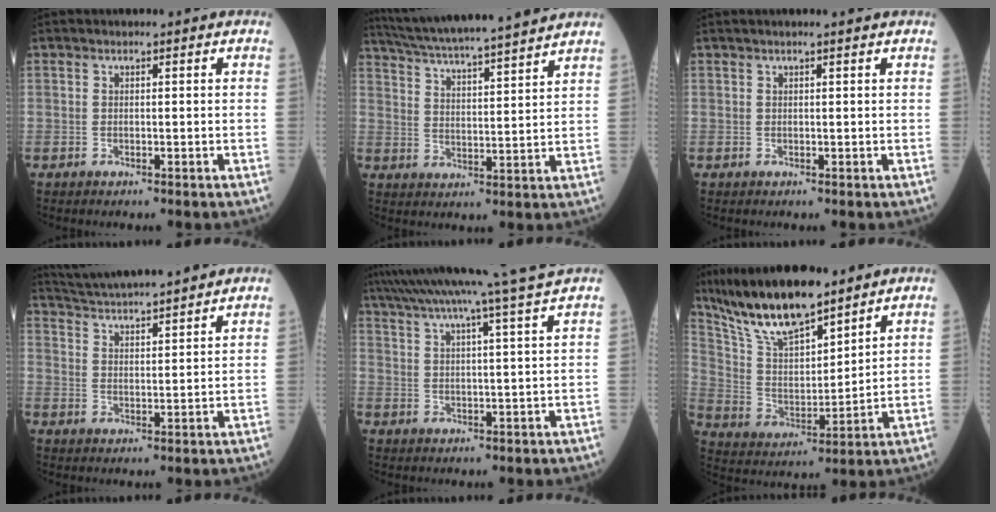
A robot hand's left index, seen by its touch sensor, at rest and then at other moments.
{"total": 19.3, "force": [17.4, -0.4, 8.3], "torque": [-0.152, 0.006, 0.259]}
{"total": 1.7, "force": [1.4, -0.3, 0.9], "torque": [-0.011, 0.010, 0.023]}
{"total": 15.4, "force": [14.2, 0.4, 6.0], "torque": [-0.117, 0.023, 0.218]}
{"total": 18.0, "force": [15.7, -3.1, 8.3], "torque": [-0.150, -0.028, 0.223]}
{"total": 14.8, "force": [12.2, 3.1, 7.7], "torque": [-0.151, 0.008, 0.234]}